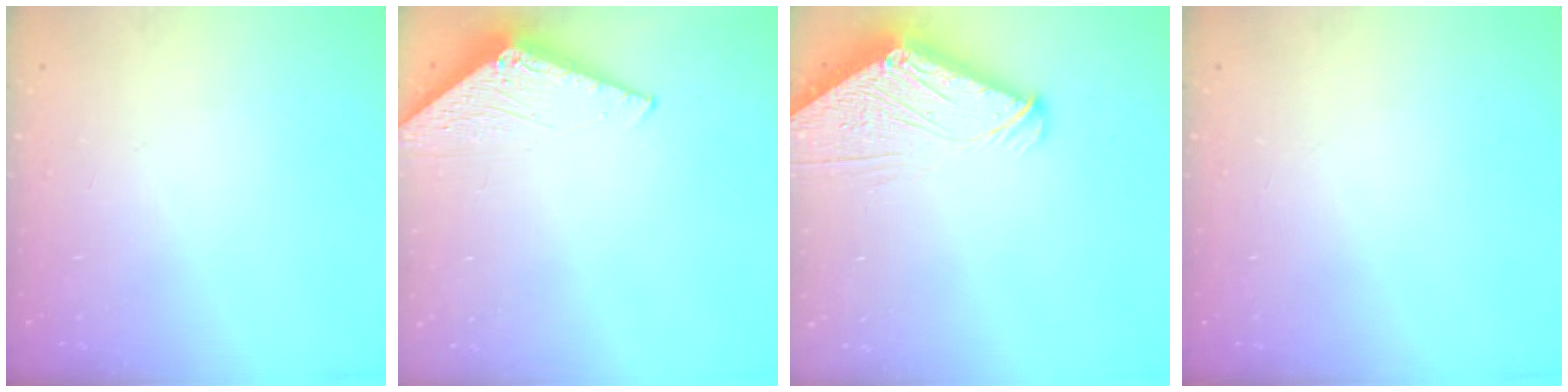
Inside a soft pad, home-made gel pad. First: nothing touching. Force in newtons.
{"total": 2.8, "press": 2.8, "slide": 0.2}
{"total": 7.8, "press": 7.8, "slide": 0.9}
{"total": 0.0}